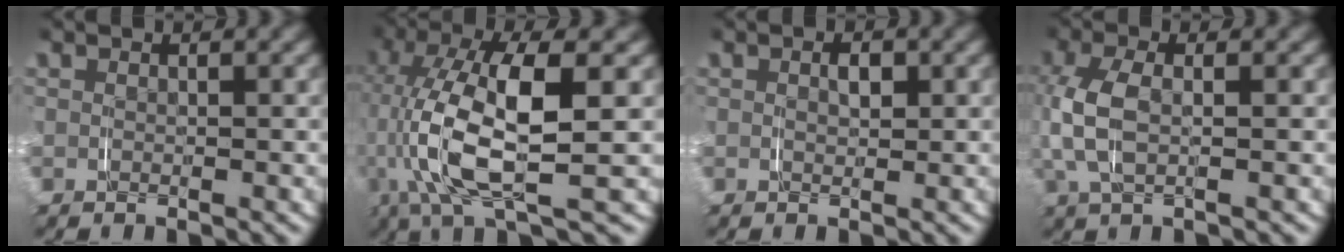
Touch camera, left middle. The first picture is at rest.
{"total": 9.2, "force": [0.2, 3.2, 8.6], "torque": [-0.177, 0.004, 0.004]}
{"total": 1.2, "force": [0.2, 0.7, 0.9], "torque": [-0.016, -0.001, 0.008]}
{"total": 5.2, "force": [0.3, 2.6, 4.5], "torque": [-0.128, -0.003, 0.010]}